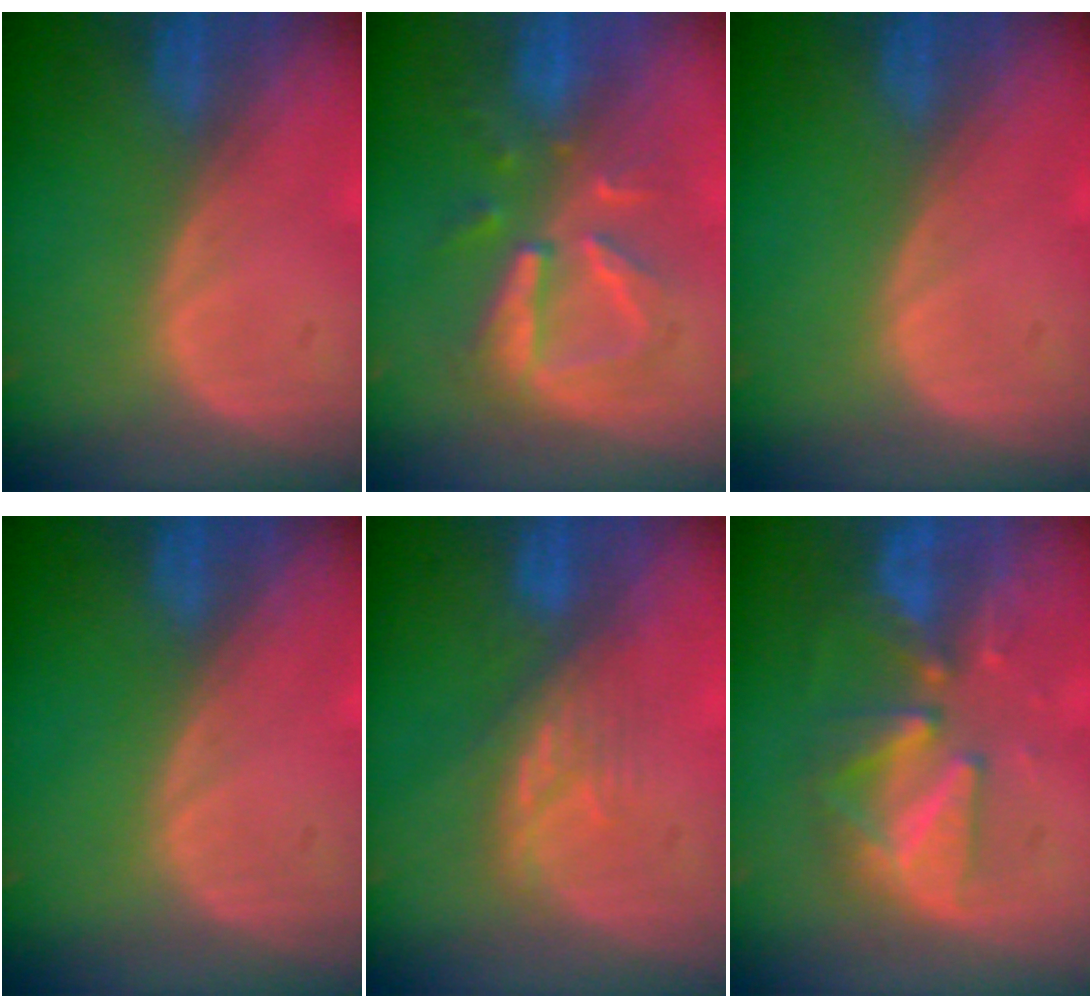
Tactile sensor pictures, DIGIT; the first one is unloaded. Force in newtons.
{"total": 7.9, "press": 7.9, "slide": 0.4}
{"total": 0.0}
{"total": 0.0}
{"total": 4.3, "press": 4.0, "slide": 1.4}
{"total": 9.2, "press": 8.5, "slide": 3.4}